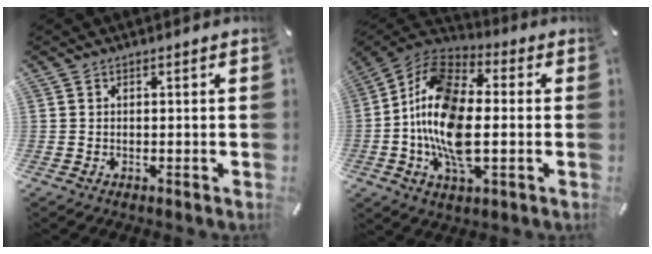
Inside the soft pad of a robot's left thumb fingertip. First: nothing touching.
{"total": 17.0, "force": [-2.2, 9.2, 14.1], "torque": [-0.310, 0.003, -0.044]}